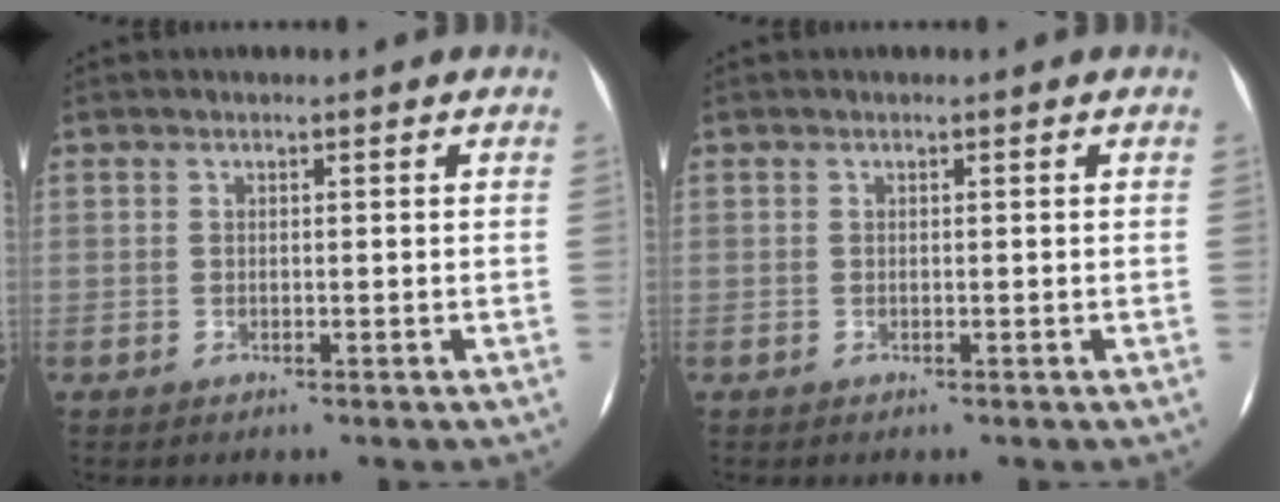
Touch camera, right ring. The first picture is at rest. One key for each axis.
{"total": 0.0}